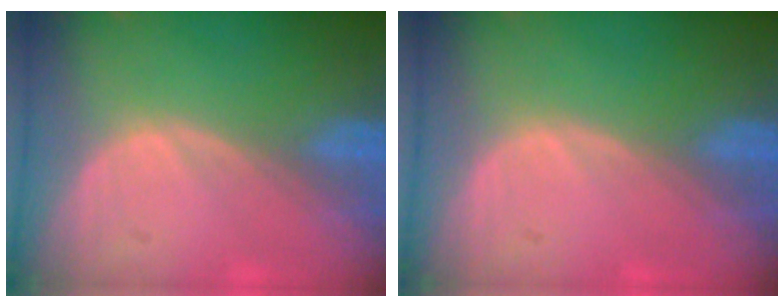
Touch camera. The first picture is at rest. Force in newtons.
{"total": 0.0}